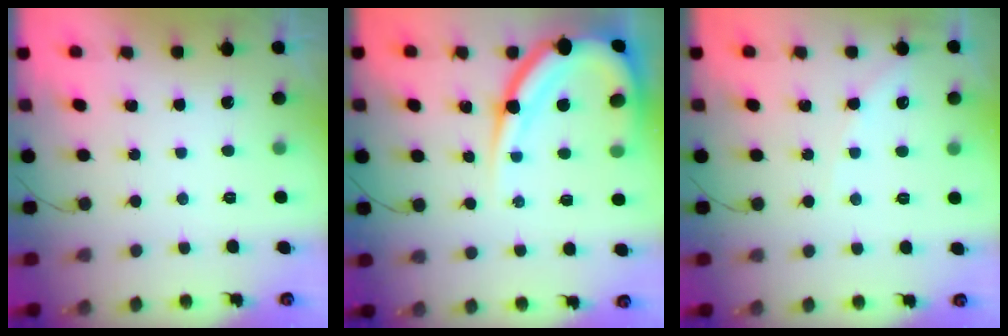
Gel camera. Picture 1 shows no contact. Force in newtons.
{"total": 15.9, "press": 15.8, "slide": 1.6}
{"total": 5.3, "press": 5.3, "slide": 0.7}